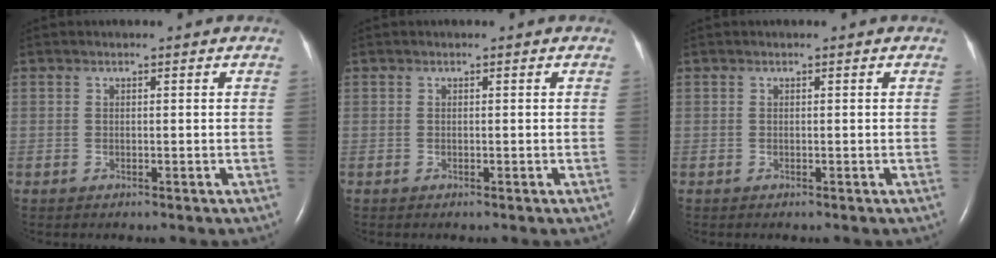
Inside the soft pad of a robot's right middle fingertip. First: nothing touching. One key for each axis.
{"total": 0.0}
{"total": 0.0}